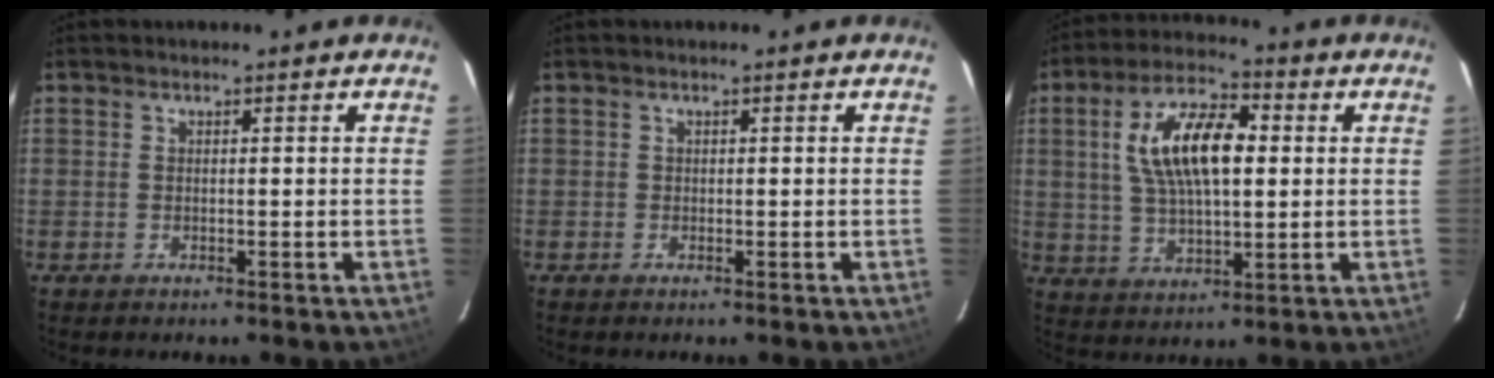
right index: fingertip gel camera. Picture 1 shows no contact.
{"total": 0.0}
{"total": 13.9, "force": [2.6, 6.0, 12.2], "torque": [-0.229, 0.019, 0.047]}